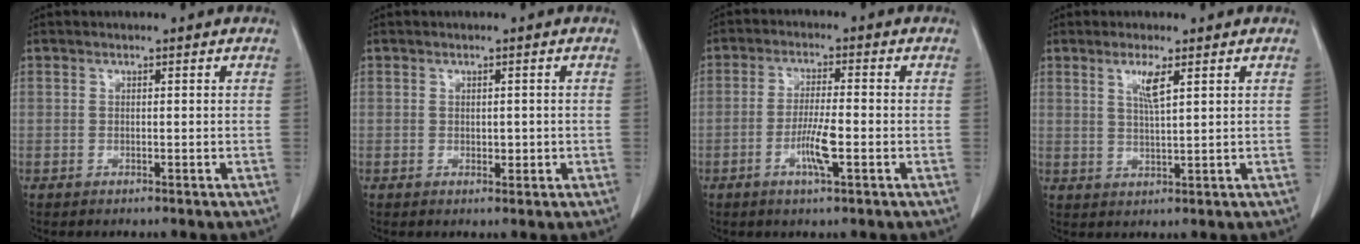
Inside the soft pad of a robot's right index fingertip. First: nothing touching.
{"total": 1.4, "force": [-0.1, 0.9, 1.1], "torque": [-0.012, 0.000, 0.005]}
{"total": 5.6, "force": [-1.9, 0.4, 5.2], "torque": [-0.100, -0.005, -0.034]}
{"total": 3.6, "force": [1.7, 0.1, 3.1], "torque": [-0.063, -0.003, 0.035]}